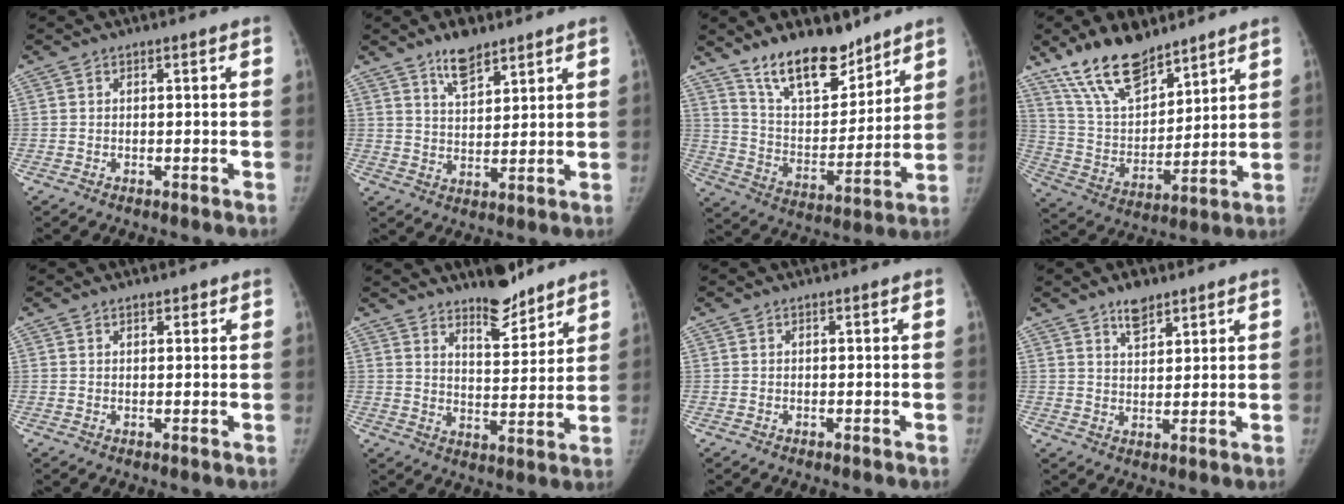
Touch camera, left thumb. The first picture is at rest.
{"total": 7.0, "force": [5.2, 2.8, 3.8], "torque": [-0.044, -0.036, 0.091]}
{"total": 16.2, "force": [12.3, 6.7, 8.0], "torque": [-0.086, -0.084, 0.220]}
{"total": 16.8, "force": [12.7, 7.0, 8.5], "torque": [-0.118, -0.063, 0.242]}
{"total": 1.6, "force": [1.2, 0.9, 0.7], "torque": [0.000, -0.006, 0.013]}
{"total": 9.6, "force": [7.8, 3.1, 4.7], "torque": [-0.047, -0.062, 0.127]}
{"total": 0.0}
{"total": 5.0, "force": [3.7, 2.3, 2.5], "torque": [-0.025, -0.025, 0.064]}